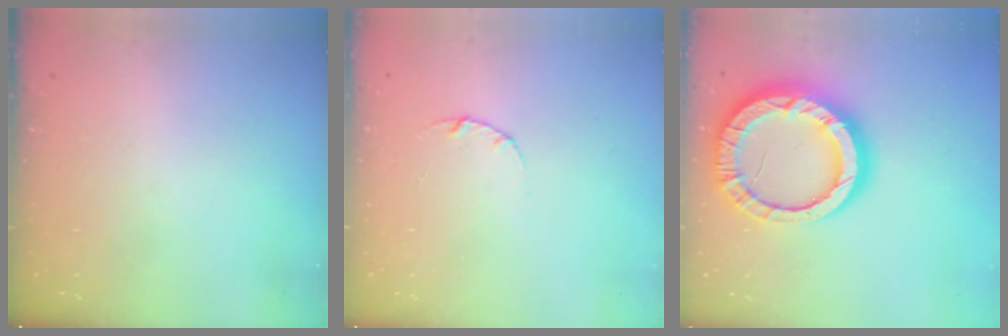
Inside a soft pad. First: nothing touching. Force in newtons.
{"total": 3.0, "press": 3.0, "slide": 0.4}
{"total": 21.0, "press": 20.9, "slide": 2.2}